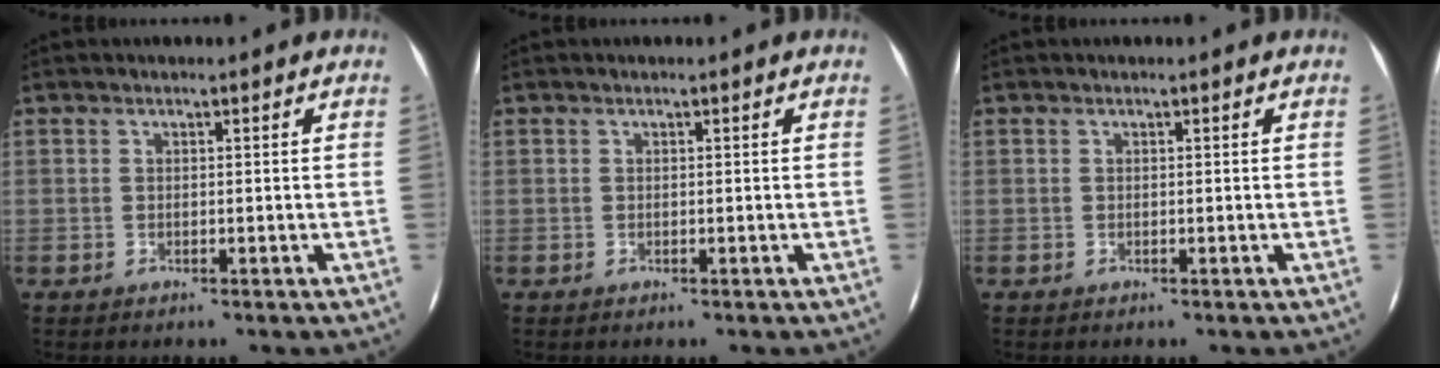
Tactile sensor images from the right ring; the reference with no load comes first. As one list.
[{"total": 0.0}, {"total": 0.0}]